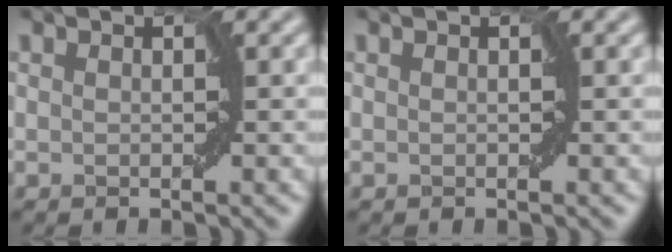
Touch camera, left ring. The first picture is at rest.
{"total": 0.0}